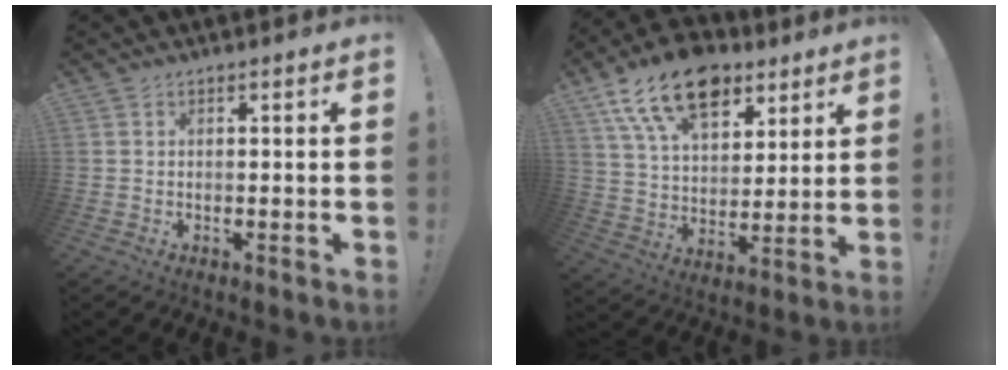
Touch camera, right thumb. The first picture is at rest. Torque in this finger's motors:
{"motor_torque": [0.09, 1.72, 1.00, 0.55, 0.13]}